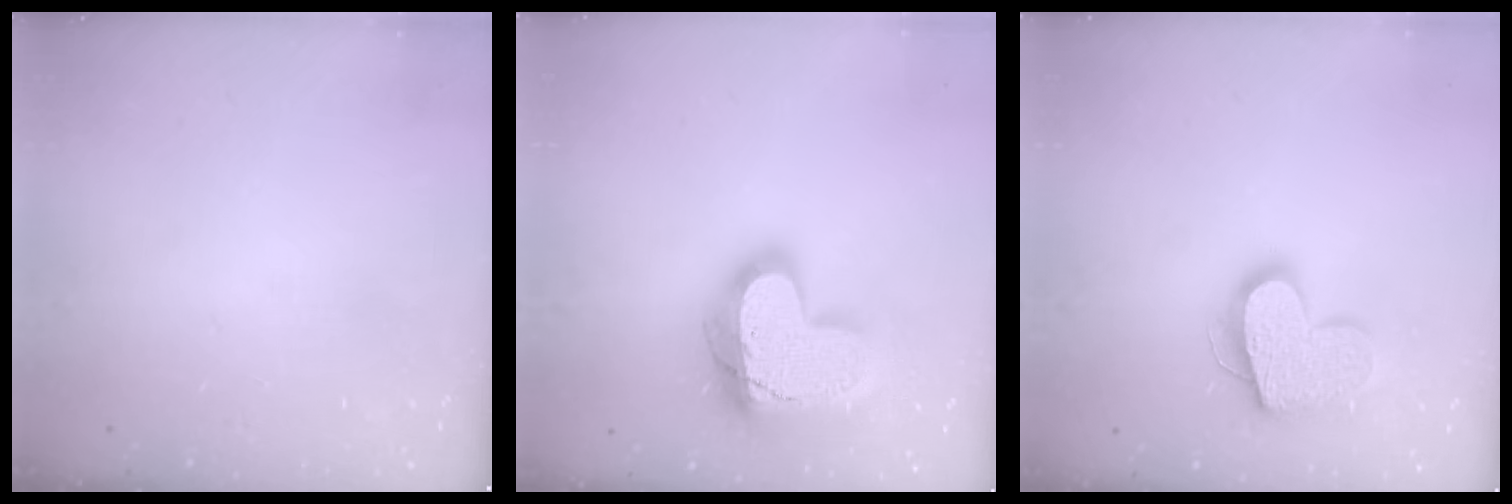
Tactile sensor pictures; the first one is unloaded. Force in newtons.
{"total": 21.7, "press": 21.6, "slide": 1.9}
{"total": 15.8, "press": 15.7, "slide": 1.4}